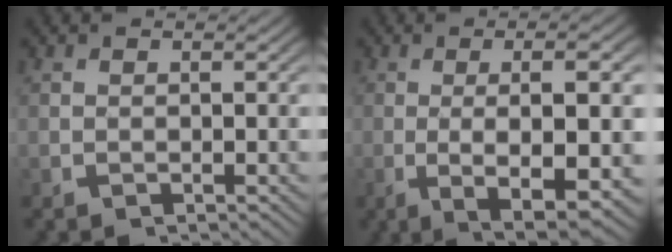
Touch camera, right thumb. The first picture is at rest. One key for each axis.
{"total": 8.8, "fx": -2.2, "fy": 2.9, "fz": 8.0, "tx": -0.146, "ty": -0.023, "tz": -0.017}